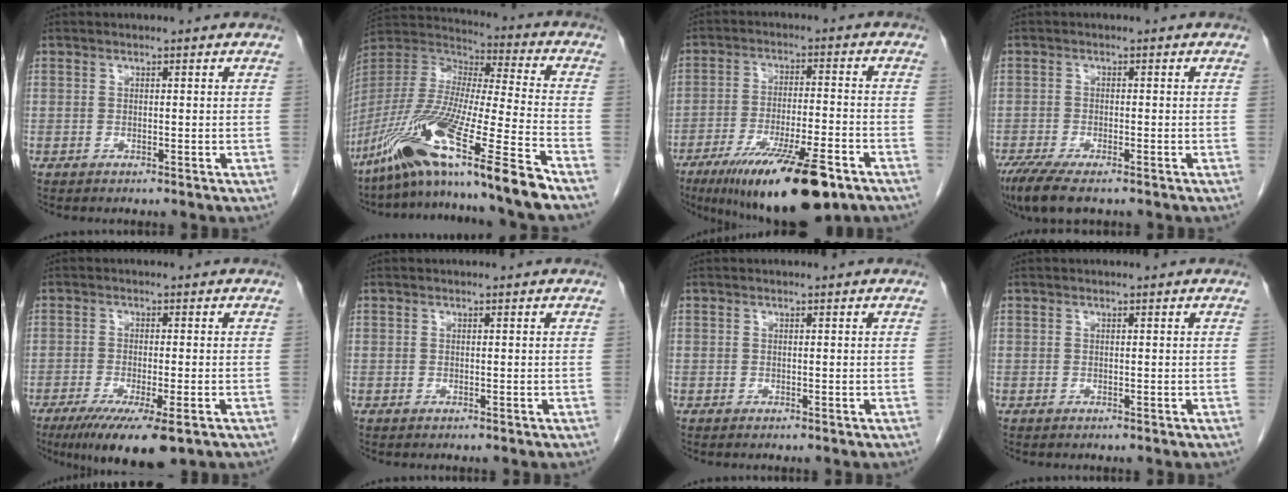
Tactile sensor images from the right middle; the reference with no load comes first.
{"total": 20.9, "force": [-14.1, -1.1, 15.3], "torque": [-0.316, -0.048, -0.265]}
{"total": 17.0, "force": [-10.8, 2.8, 12.8], "torque": [-0.192, -0.033, -0.176]}
{"total": 7.0, "force": [-5.0, 1.7, 4.6], "torque": [-0.080, -0.018, -0.085]}
{"total": 10.0, "force": [-6.2, 1.7, 7.7], "torque": [-0.122, -0.026, -0.097]}
{"total": 0.0}
{"total": 0.0}
{"total": 0.0}